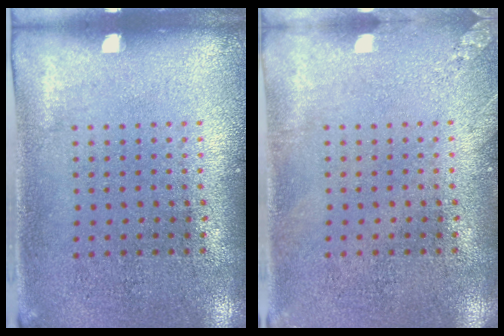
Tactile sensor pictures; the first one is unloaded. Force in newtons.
{"total": 1.2, "press": 1.2, "slide": 0.1}